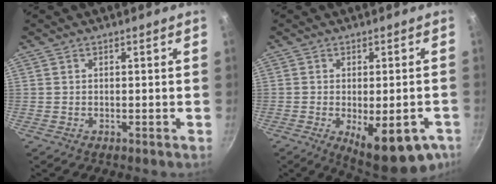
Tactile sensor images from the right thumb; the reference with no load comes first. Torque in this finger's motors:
{"motor_torque": [-0.10, 0.50, 0.07, -0.10, 0.24]}